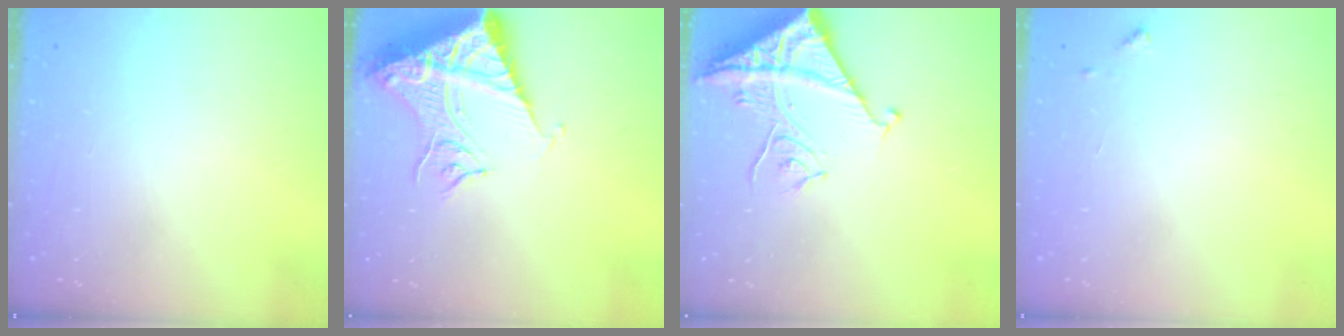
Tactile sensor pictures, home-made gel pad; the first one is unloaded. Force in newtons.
{"total": 14.5, "press": 14.4, "slide": 1.8}
{"total": 13.7, "press": 13.6, "slide": 1.1}
{"total": 4.5, "press": 4.4, "slide": 0.5}